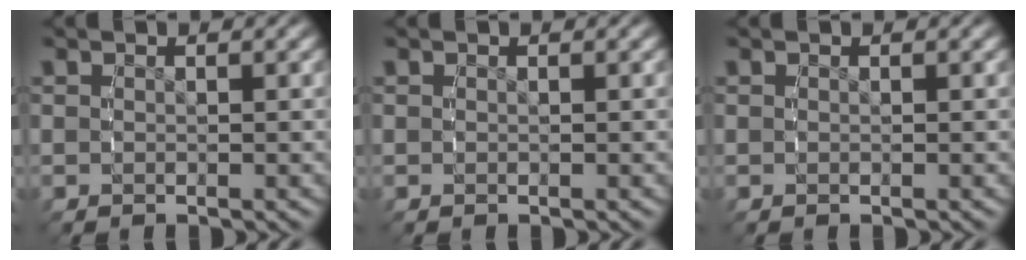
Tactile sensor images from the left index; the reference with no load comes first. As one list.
[{"total": 0.0}, {"total": 0.0}]